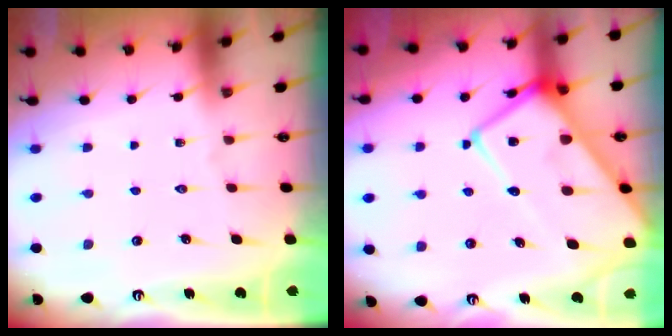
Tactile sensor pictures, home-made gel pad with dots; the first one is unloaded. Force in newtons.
{"total": 17.9, "press": 17.9, "slide": 1.6}